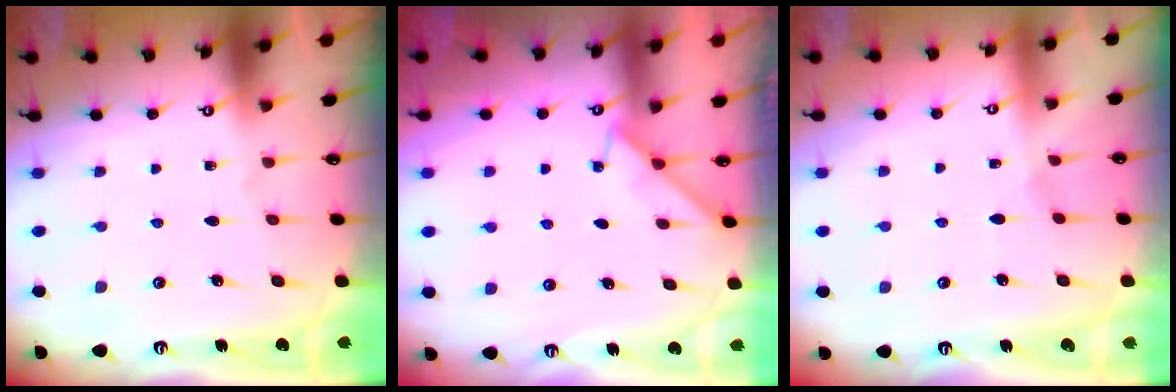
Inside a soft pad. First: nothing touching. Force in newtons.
{"total": 2.9, "press": 2.8, "slide": 0.4}
{"total": 1.7, "press": 1.7, "slide": 0.4}